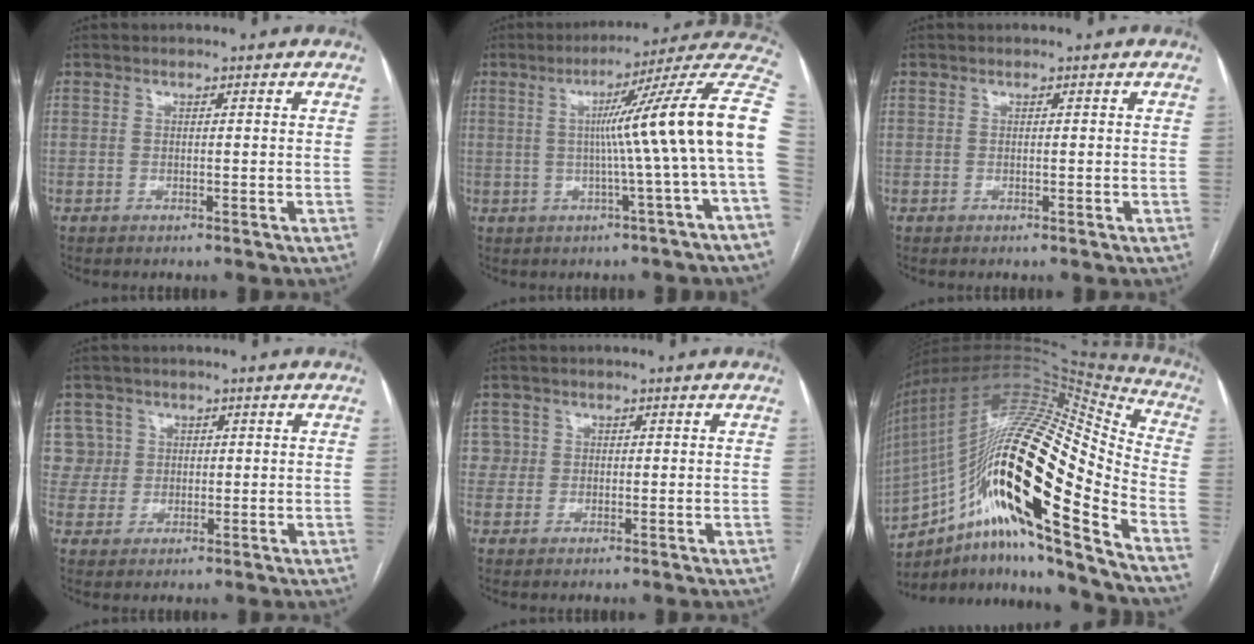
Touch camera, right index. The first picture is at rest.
{"total": 16.0, "force": [-0.1, -2.4, 15.8], "torque": [-0.197, 0.022, -0.009]}
{"total": 0.0}
{"total": 5.6, "force": [1.7, 5.3, -0.4], "torque": [0.021, 0.019, 0.040]}
{"total": 2.6, "force": [0.5, 2.6, -0.3], "torque": [0.023, 0.011, 0.007]}
{"total": 29.4, "force": [-13.9, 4.6, 25.5], "torque": [-0.435, 0.005, -0.239]}